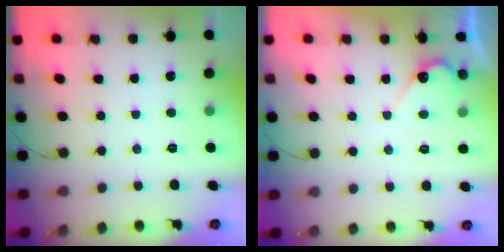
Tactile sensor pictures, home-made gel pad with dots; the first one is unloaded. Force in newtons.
{"total": 4.4, "press": 4.4, "slide": 0.4}